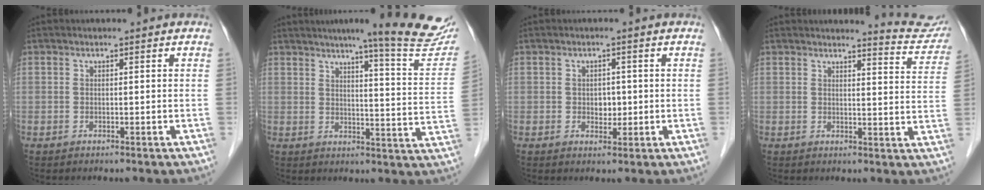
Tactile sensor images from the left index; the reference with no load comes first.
{"total": 17.9, "force": [15.1, 0.0, 9.6], "torque": [-0.112, -0.052, 0.171]}
{"total": 2.1, "force": [-0.1, 1.6, 1.4], "torque": [-0.019, 0.000, 0.001]}
{"total": 7.6, "force": [7.6, 0.0, 0.3], "torque": [-0.002, -0.049, 0.069]}